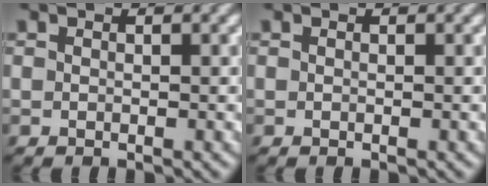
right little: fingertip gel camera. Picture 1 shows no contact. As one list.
[{"total": 0.0}]